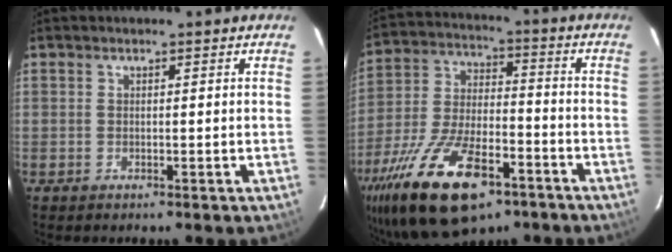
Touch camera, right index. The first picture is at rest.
{"total": 23.8, "force": [-13.7, 10.5, 16.4], "torque": [-0.336, -0.035, -0.228]}